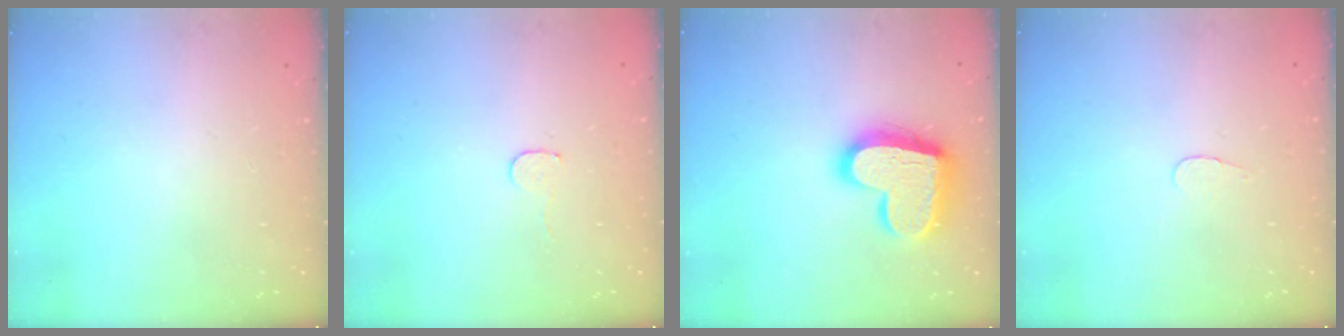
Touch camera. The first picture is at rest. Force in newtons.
{"total": 3.5, "press": 3.5, "slide": 0.3}
{"total": 18.2, "press": 18.1, "slide": 1.4}
{"total": 2.8, "press": 2.8, "slide": 0.3}